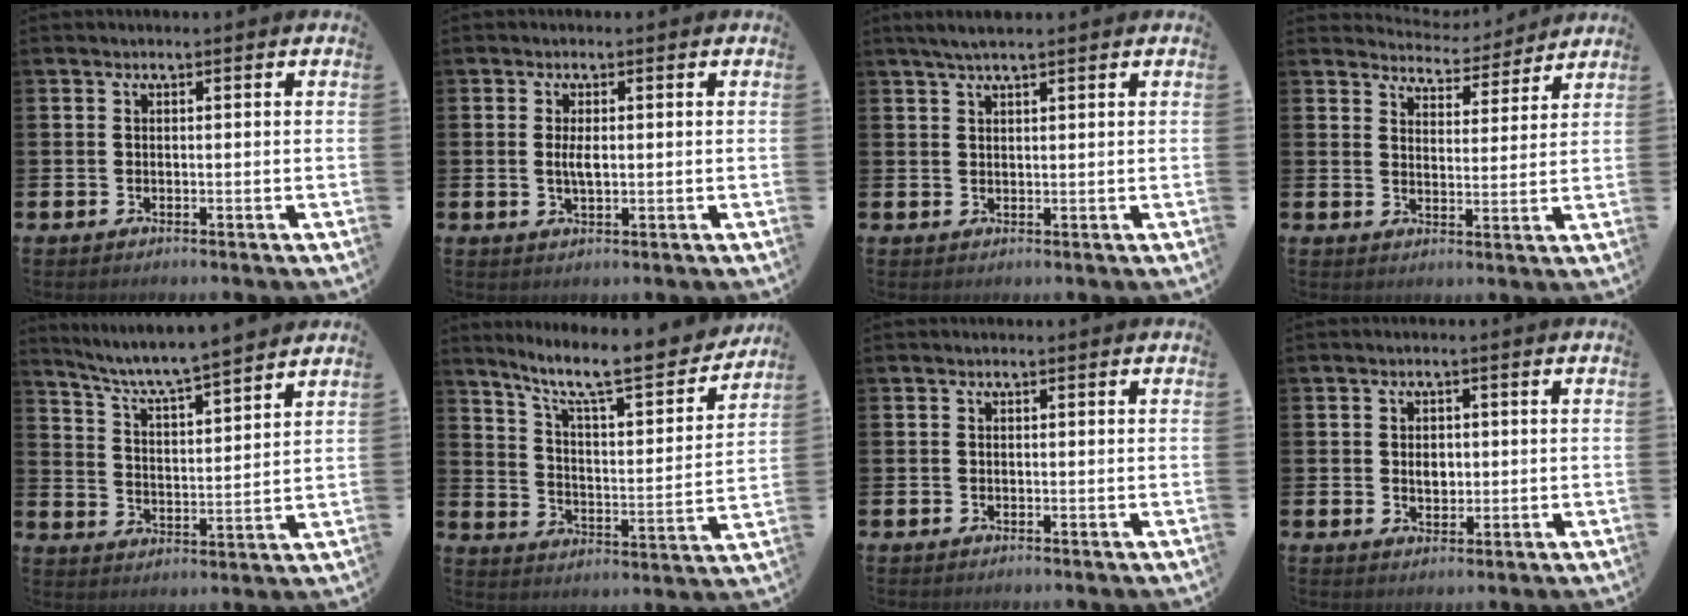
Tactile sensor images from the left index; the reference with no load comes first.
{"total": 2.4, "force": [0.1, 0.9, 2.2], "torque": [-0.042, 0.002, 0.000]}
{"total": 2.7, "force": [2.1, 0.4, 1.6], "torque": [-0.032, 0.002, 0.037]}
{"total": 4.6, "force": [4.5, 0.8, -0.2], "torque": [-0.005, -0.039, 0.075]}
{"total": 6.6, "force": [6.3, 0.0, 1.9], "torque": [-0.068, -0.049, 0.106]}
{"total": 10.3, "force": [8.8, 1.8, 5.0], "torque": [-0.114, -0.062, 0.141]}
{"total": 0.0}
{"total": 2.3, "force": [0.1, 1.7, 1.6], "torque": [-0.015, 0.002, -0.003]}